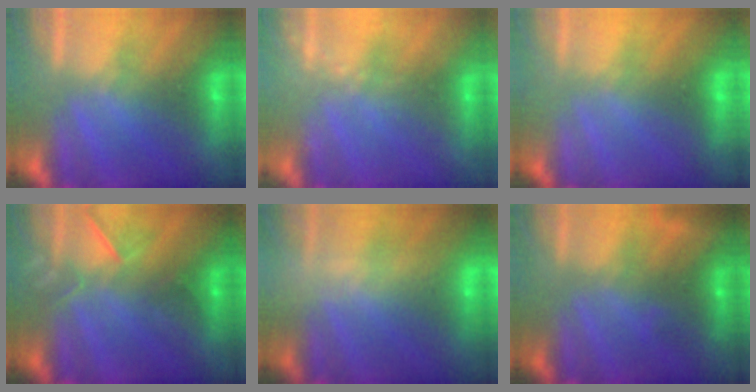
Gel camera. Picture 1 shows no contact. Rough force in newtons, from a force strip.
{"total": 2.0}
{"total": 2.2}
{"total": 2.4}
{"total": 2.5}
{"total": 2.7}